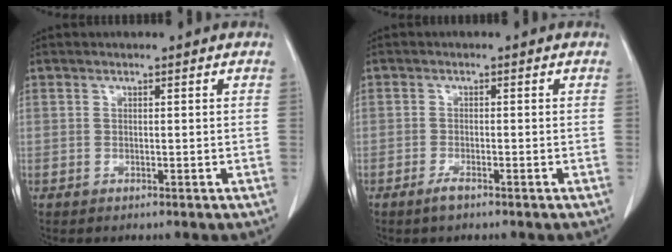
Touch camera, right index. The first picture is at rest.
{"total": 1.7, "force": [-1.3, 0.2, 1.1], "torque": [-0.027, -0.003, -0.024]}